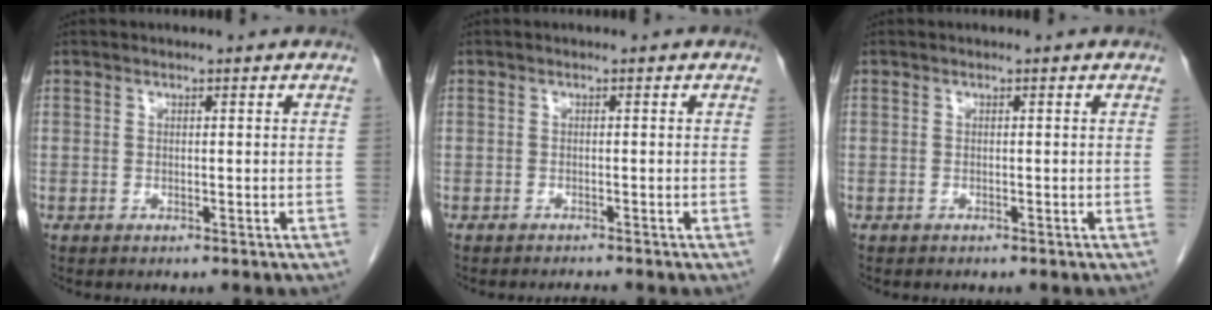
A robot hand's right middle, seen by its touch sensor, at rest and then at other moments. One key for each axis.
{"total": 1.2, "fx": -1.1, "fy": -0.3, "fz": 0.1, "tx": -0.003, "ty": -0.005, "tz": -0.013}
{"total": 0.0}